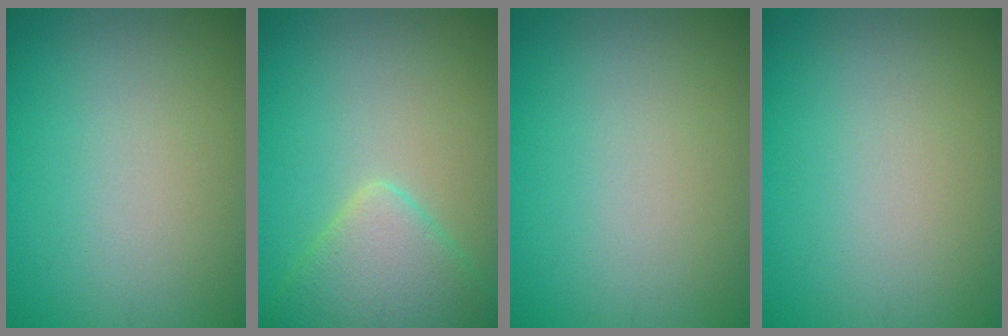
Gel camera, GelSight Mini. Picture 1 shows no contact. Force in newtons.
{"total": 4.9, "press": 4.9, "slide": 0.3}
{"total": 0.0}
{"total": 0.0}